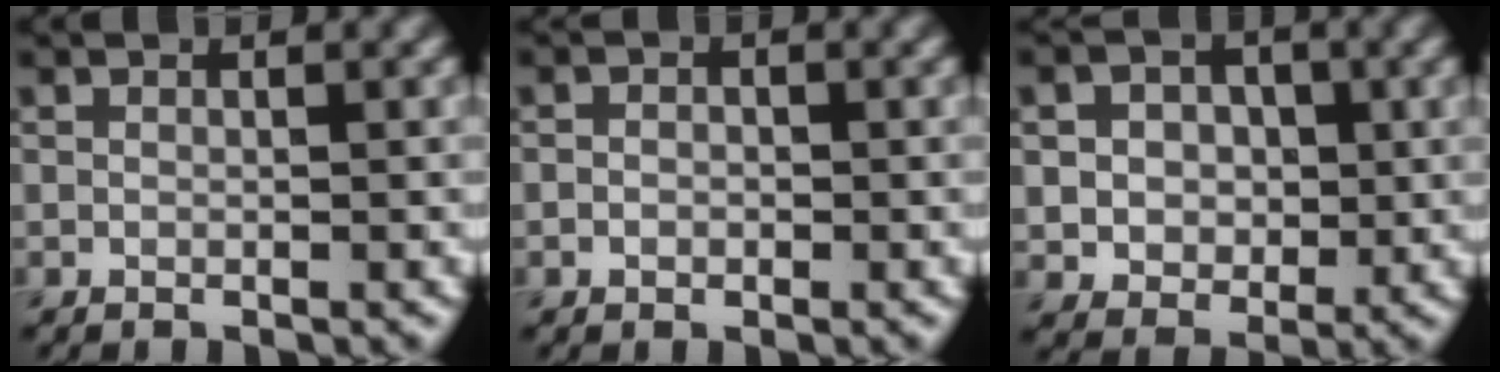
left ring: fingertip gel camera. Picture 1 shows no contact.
{"total": 0.9, "force": [-0.4, 0.7, 0.5], "torque": [-0.008, 0.000, -0.009]}
{"total": 5.3, "force": [1.0, 4.2, 3.1], "torque": [-0.056, 0.013, 0.002]}